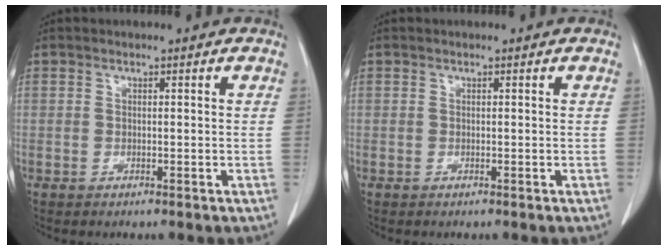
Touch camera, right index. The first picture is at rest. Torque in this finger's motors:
{"motor_torque": [0.00, 0.00, 0.00, 0.00]}